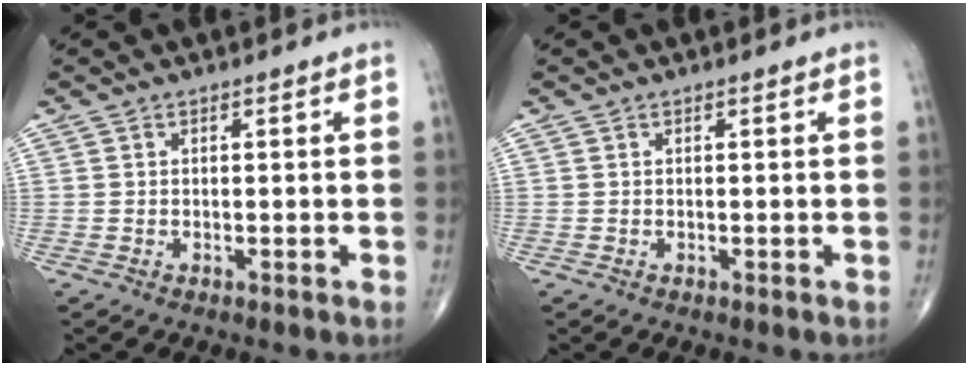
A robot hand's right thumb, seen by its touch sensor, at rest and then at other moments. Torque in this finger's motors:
{"motor_torque": [-0.27, 0.03, -0.06, -0.01, 0.00]}